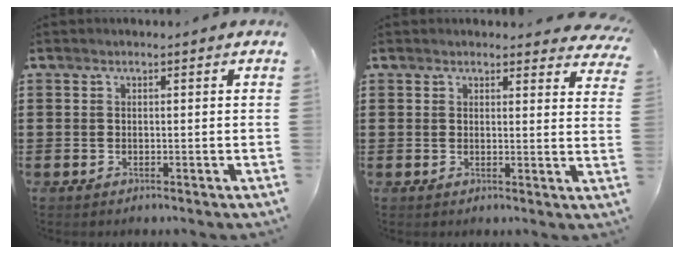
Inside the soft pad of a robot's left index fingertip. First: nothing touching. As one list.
[{"total": 2.4, "force": [2.3, 0.3, 0.4], "torque": [-0.006, -0.009, 0.043]}]